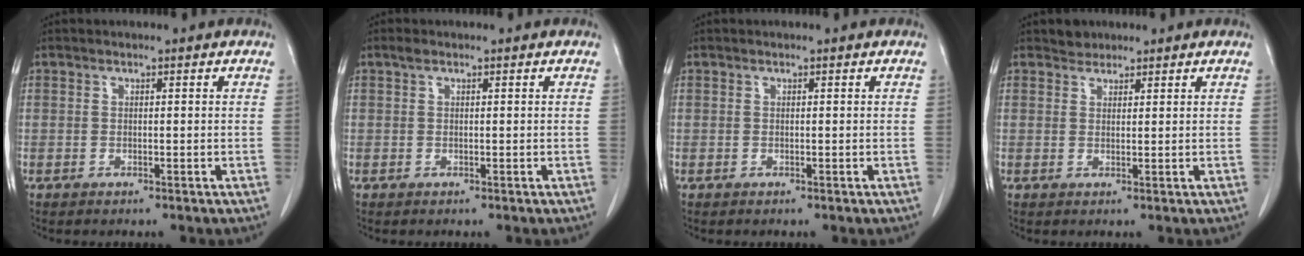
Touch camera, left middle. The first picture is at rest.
{"total": 0.7, "force": [0.5, 0.3, 0.4], "torque": [-0.008, 0.009, 0.008]}
{"total": 0.0}
{"total": 1.7, "force": [1.5, 0.8, -0.1], "torque": [0.002, 0.001, 0.022]}